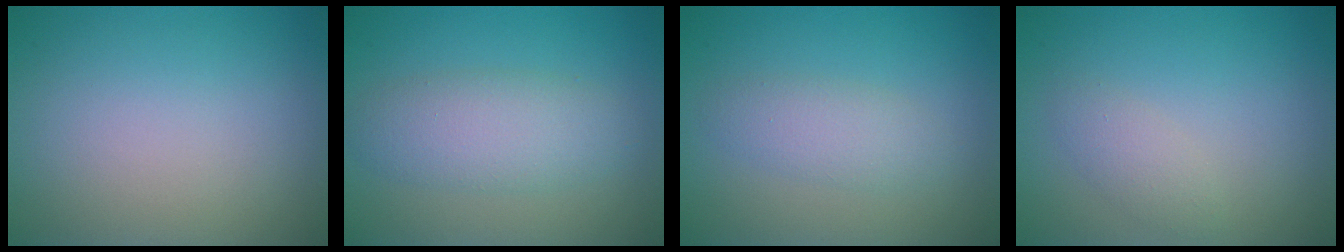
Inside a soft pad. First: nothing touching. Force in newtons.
{"total": 4.2, "press": 4.2, "slide": 0.2}
{"total": 2.4, "press": 2.4, "slide": 0.1}
{"total": 1.5, "press": 1.5, "slide": 0.0}